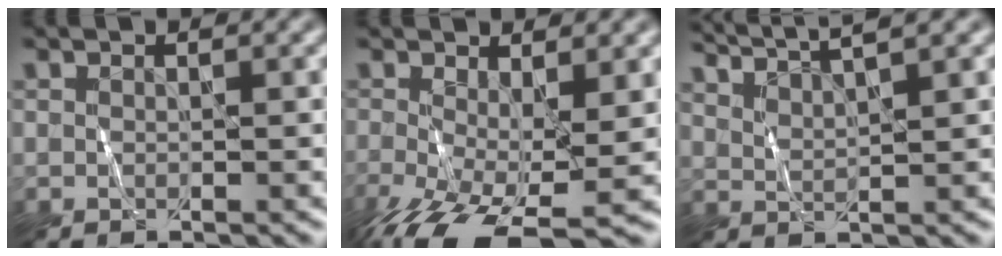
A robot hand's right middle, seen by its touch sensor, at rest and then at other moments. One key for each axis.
{"total": 8.6, "fx": -4.0, "fy": 2.9, "fz": 7.0, "tx": -0.154, "ty": -0.026, "tz": -0.069}
{"total": 6.1, "fx": 5.0, "fy": 1.2, "fz": 3.2, "tx": -0.043, "ty": 0.025, "tz": 0.055}